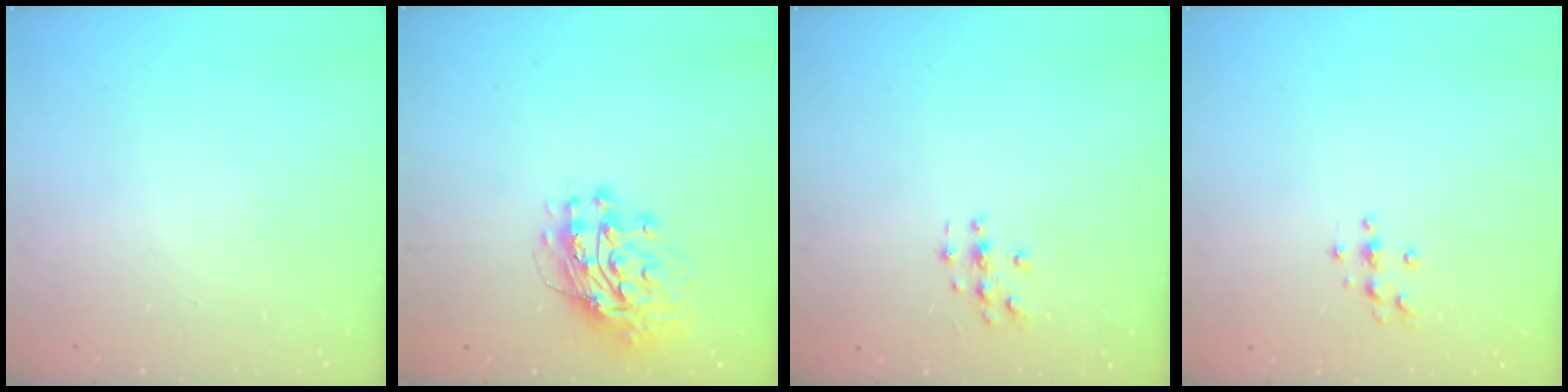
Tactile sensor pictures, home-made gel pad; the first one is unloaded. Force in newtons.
{"total": 13.2, "press": 13.1, "slide": 1.2}
{"total": 2.8, "press": 2.8, "slide": 0.3}
{"total": 3.5, "press": 3.4, "slide": 0.5}